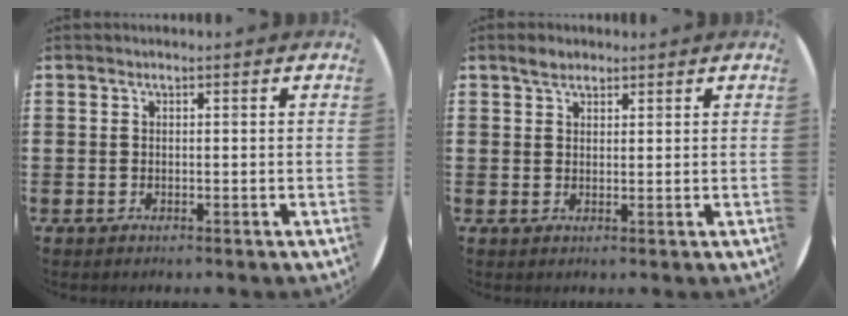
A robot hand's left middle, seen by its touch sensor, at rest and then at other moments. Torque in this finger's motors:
{"motor_torque": [0.22, -0.17, 0.03, 0.00]}